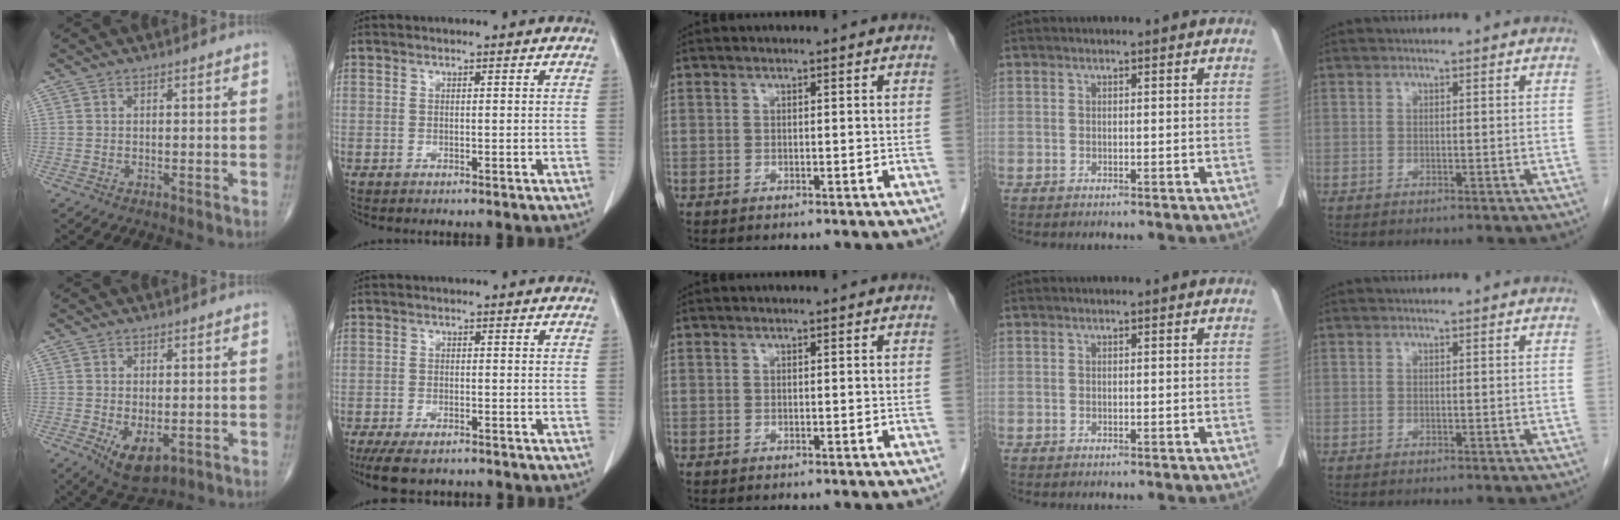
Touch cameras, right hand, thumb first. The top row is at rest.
{"thumb": {"total": 6.4, "force": [-1.8, 3.3, 5.2], "torque": [-0.085, -0.012, -0.017]}, "index": {"total": 7.4, "force": [-5.9, 2.6, 3.7], "torque": [-0.056, -0.010, -0.091]}}